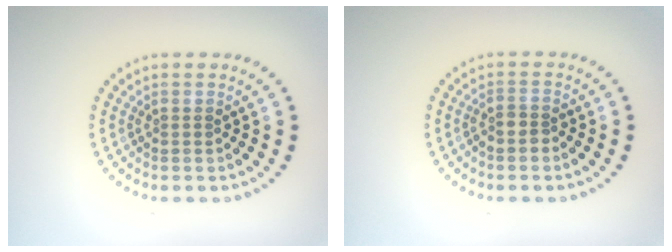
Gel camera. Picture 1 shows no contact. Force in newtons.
{"total": 1.5, "press": 1.4, "slide": 0.7}